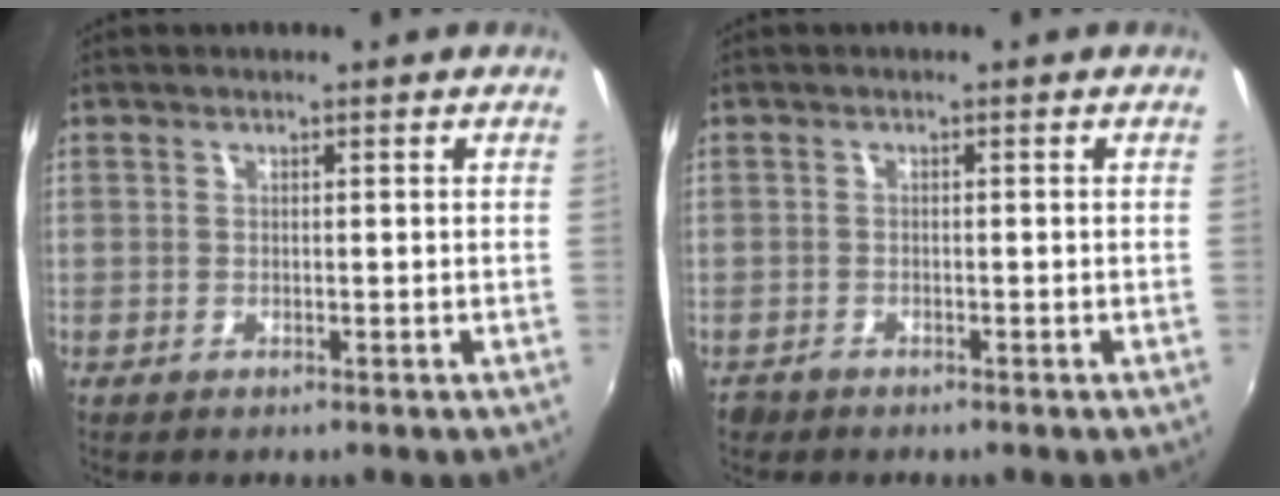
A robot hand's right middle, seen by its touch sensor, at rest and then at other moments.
{"total": 1.5, "force": [-1.2, 0.9, 0.2], "torque": [-0.009, -0.003, -0.022]}